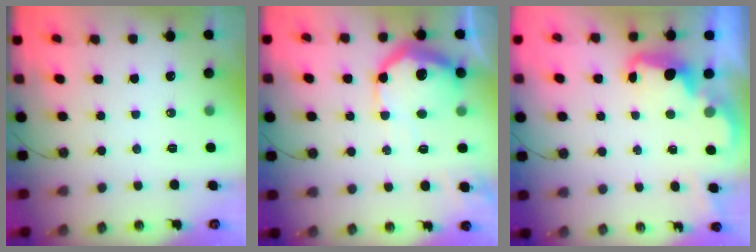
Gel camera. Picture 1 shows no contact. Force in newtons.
{"total": 19.6, "press": 19.5, "slide": 1.6}
{"total": 2.6, "press": 2.6, "slide": 0.6}